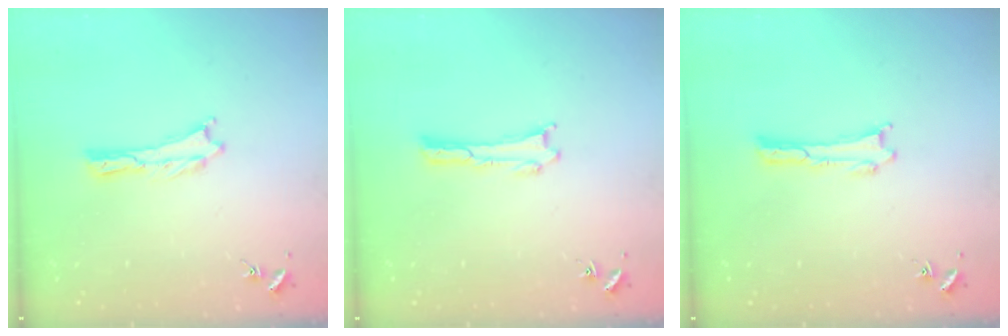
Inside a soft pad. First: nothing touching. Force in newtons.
{"total": 0.0}
{"total": 0.0}